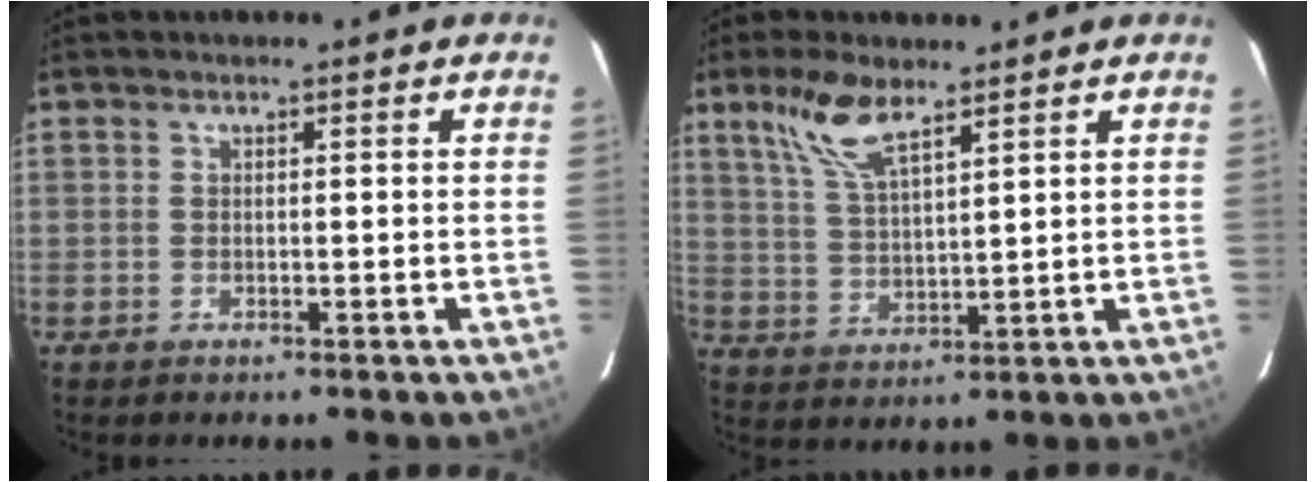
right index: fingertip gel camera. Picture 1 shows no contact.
{"total": 8.4, "force": [5.8, 2.5, 5.6], "torque": [-0.117, 0.008, 0.121]}